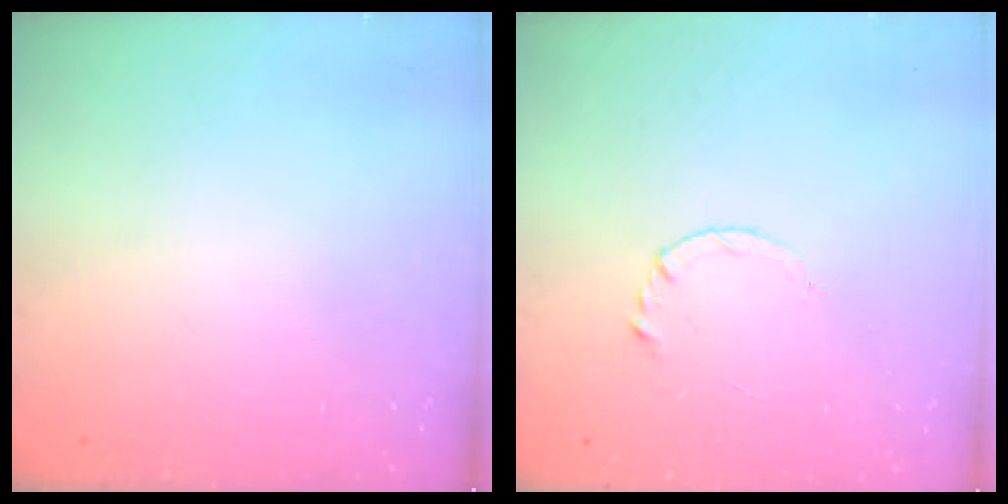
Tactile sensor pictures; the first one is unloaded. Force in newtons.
{"total": 3.9, "press": 3.9, "slide": 0.5}